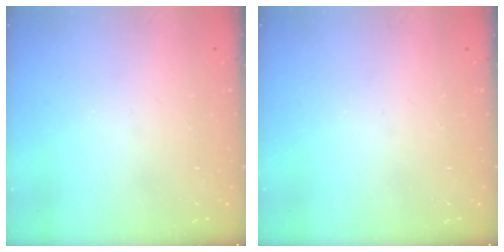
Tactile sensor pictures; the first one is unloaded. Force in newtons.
{"total": 0.0}